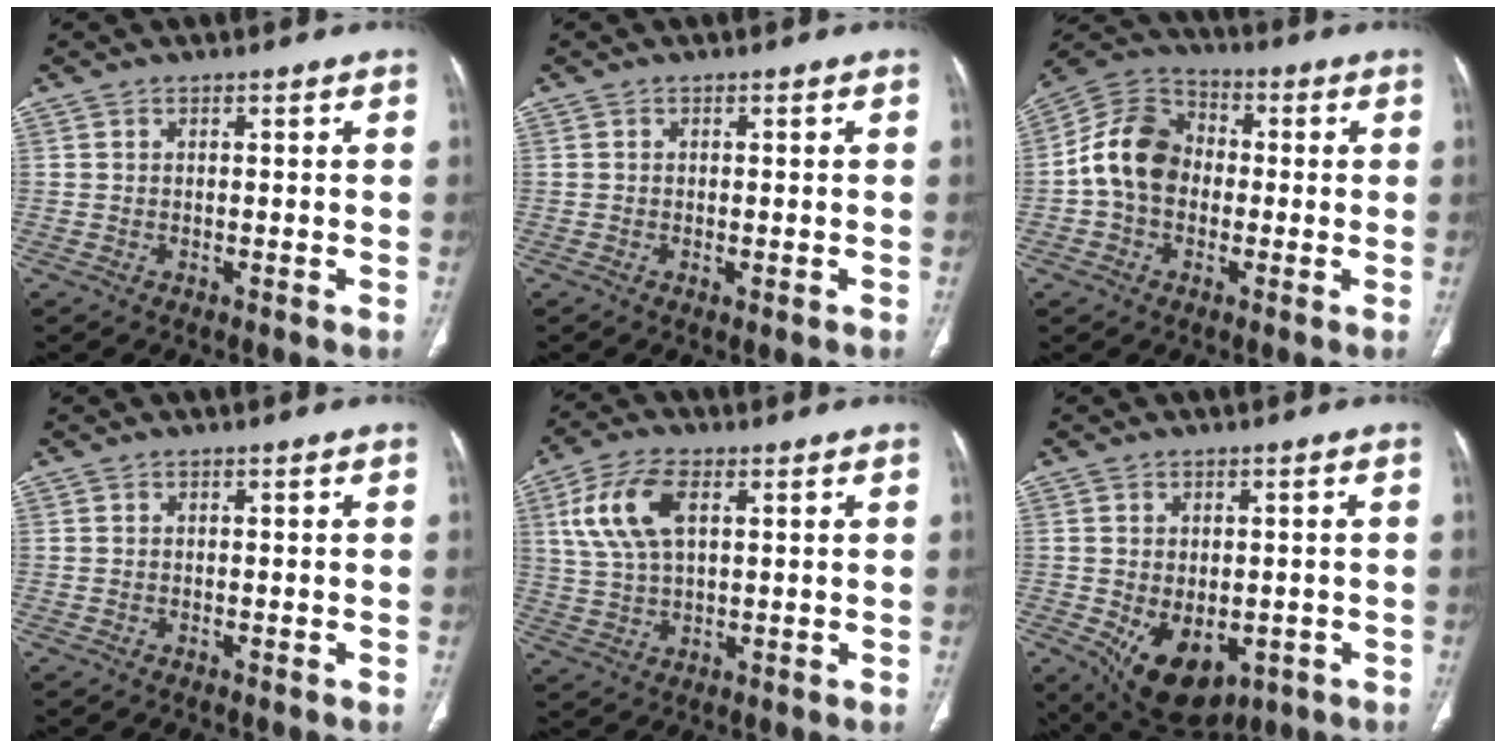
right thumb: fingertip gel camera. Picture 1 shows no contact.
{"total": 0.9, "force": [-0.3, 0.3, 0.8], "torque": [-0.017, -0.004, -0.003]}
{"total": 12.1, "force": [-0.8, 9.4, 7.5], "torque": [-0.127, 0.035, -0.029]}
{"total": 0.0}
{"total": 10.5, "force": [3.4, 5.3, 8.3], "torque": [-0.177, 0.004, 0.070]}
{"total": 12.1, "force": [-4.0, 7.6, 8.5], "torque": [-0.113, -0.004, -0.037]}